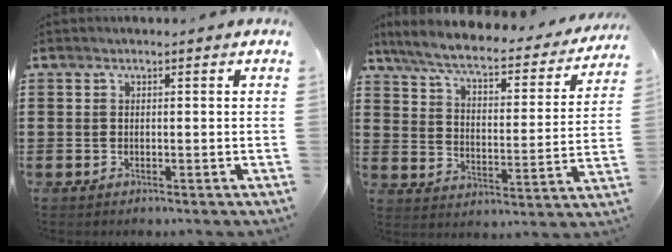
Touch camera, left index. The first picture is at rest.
{"total": 6.3, "force": [5.3, 0.9, 3.3], "torque": [-0.086, -0.034, 0.086]}